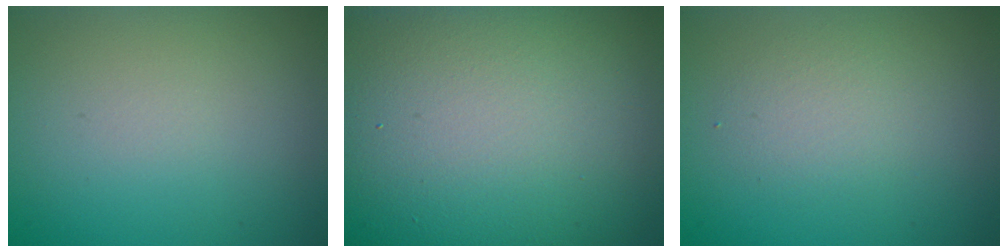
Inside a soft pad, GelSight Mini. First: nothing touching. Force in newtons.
{"total": 17.8, "press": 17.8, "slide": 0.7}
{"total": 1.9, "press": 1.9, "slide": 0.1}